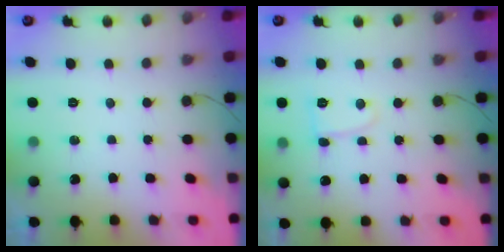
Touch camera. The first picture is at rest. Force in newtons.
{"total": 5.0, "press": 4.9, "slide": 0.6}